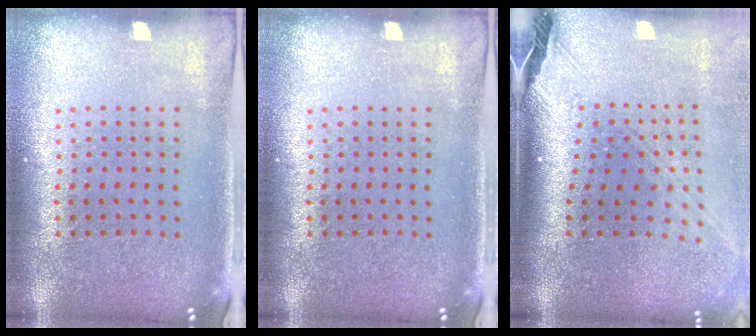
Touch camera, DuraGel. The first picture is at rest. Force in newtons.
{"total": 0.0}
{"total": 2.8, "press": 2.0, "slide": 2.0}